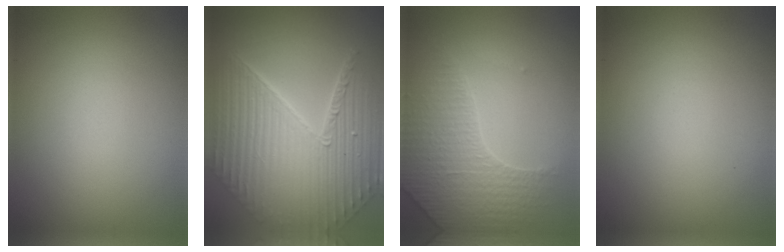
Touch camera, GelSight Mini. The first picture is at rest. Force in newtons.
{"total": 10.5, "press": 7.2, "slide": 7.6}
{"total": 3.7, "press": 3.6, "slide": 1.0}
{"total": 0.0}